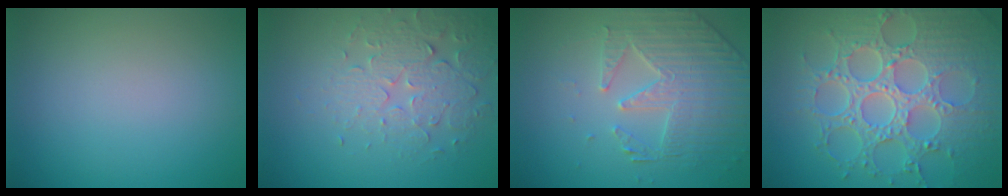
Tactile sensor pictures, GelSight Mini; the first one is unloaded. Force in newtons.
{"total": 3.9, "press": 3.6, "slide": 1.7}
{"total": 4.4, "press": 3.8, "slide": 2.2}
{"total": 8.9, "press": 6.6, "slide": 6.0}